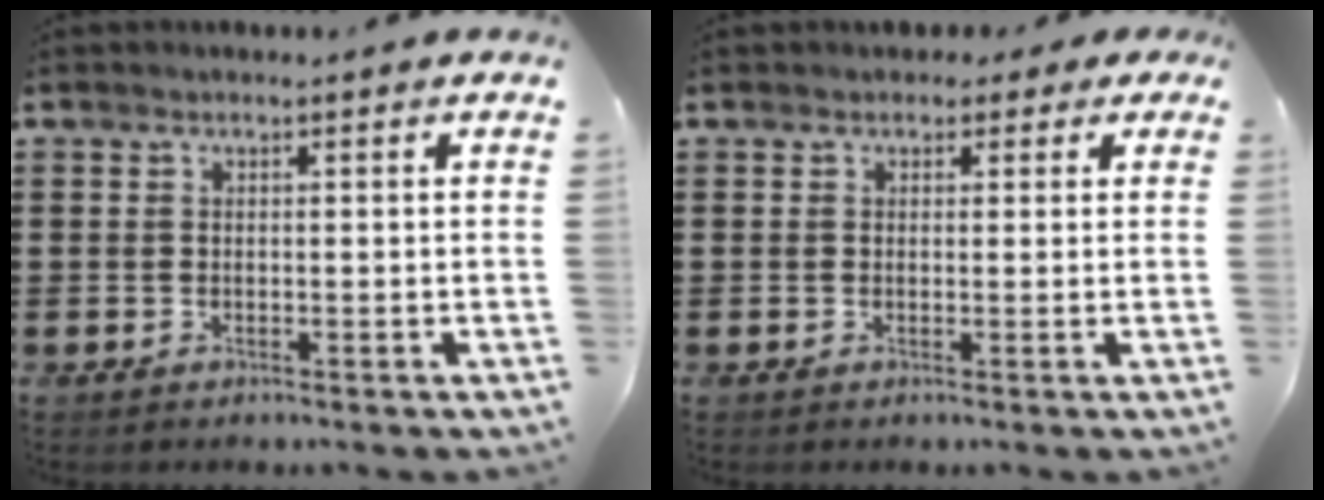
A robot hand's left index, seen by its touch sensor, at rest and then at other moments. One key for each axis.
{"total": 1.3, "fx": 0.5, "fy": 1.1, "fz": 0.4, "tx": -0.007, "ty": 0.005, "tz": 0.006}